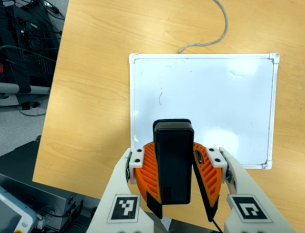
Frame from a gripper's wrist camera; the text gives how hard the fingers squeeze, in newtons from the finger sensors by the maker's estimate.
{"total": 10.1, "left": 9.7, "right": 10.5}